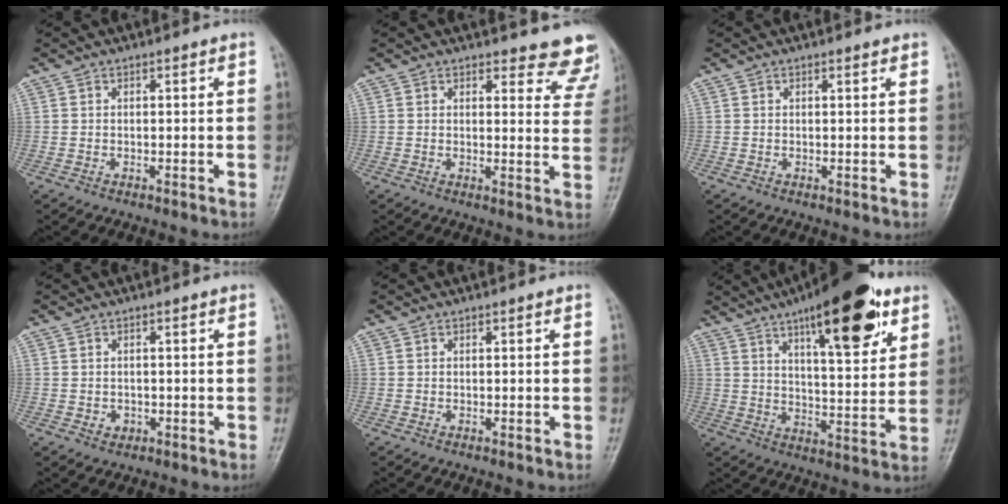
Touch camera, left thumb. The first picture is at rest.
{"total": 9.7, "force": [9.3, 2.9, 1.0], "torque": [0.043, -0.070, 0.073]}
{"total": 0.7, "force": [0.5, 0.1, 0.4], "torque": [-0.007, -0.003, 0.007]}
{"total": 1.7, "force": [-0.4, 1.5, 0.7], "torque": [-0.003, 0.003, -0.002]}
{"total": 0.0}
{"total": 20.3, "force": [11.3, 6.4, 15.5], "torque": [-0.202, -0.039, 0.171]}